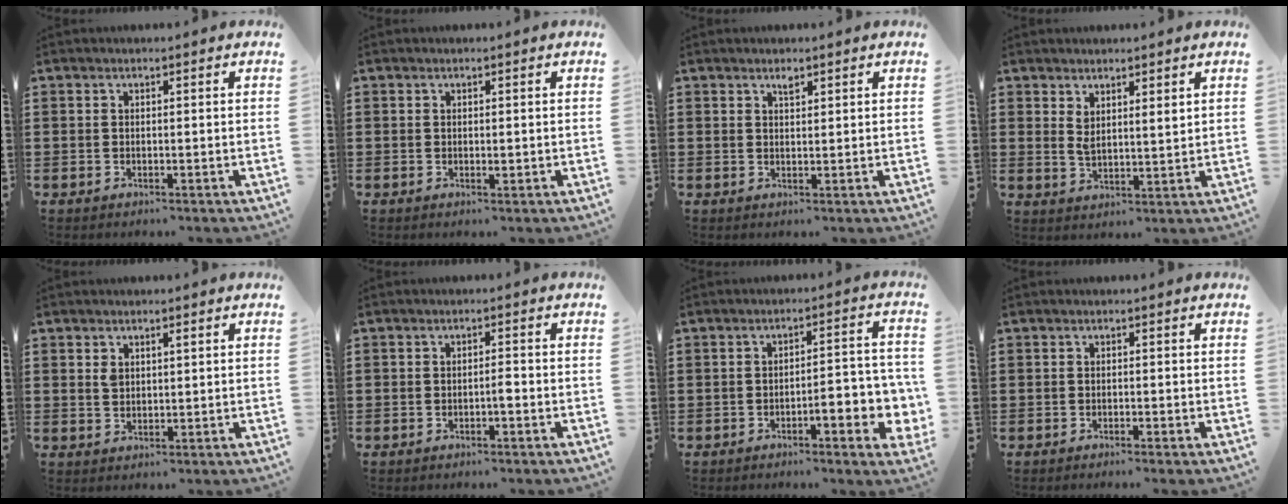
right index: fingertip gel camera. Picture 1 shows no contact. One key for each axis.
{"total": 0.6, "fx": 0.0, "fy": 0.3, "fz": 0.5, "tx": -0.010, "ty": 0.001, "tz": 0.001}
{"total": 1.2, "fx": 0.9, "fy": 0.4, "fz": 0.6, "tx": -0.006, "ty": -0.002, "tz": 0.014}
{"total": 3.0, "fx": 2.2, "fy": 0.9, "fz": 1.8, "tx": -0.040, "ty": 0.001, "tz": 0.041}
{"total": 1.7, "fx": 0.7, "fy": 0.9, "fz": 1.2, "tx": -0.027, "ty": 0.003, "tz": 0.013}
{"total": 1.5, "fx": -0.7, "fy": 0.3, "fz": 1.3, "tx": -0.026, "ty": -0.001, "tz": -0.013}
{"total": 6.1, "fx": -2.5, "fy": 1.6, "fz": 5.3, "tx": -0.070, "ty": -0.005, "tz": -0.044}
{"total": 0.6, "fx": -0.5, "fy": 0.0, "fz": 0.2, "tx": -0.006, "ty": -0.001, "tz": -0.010}